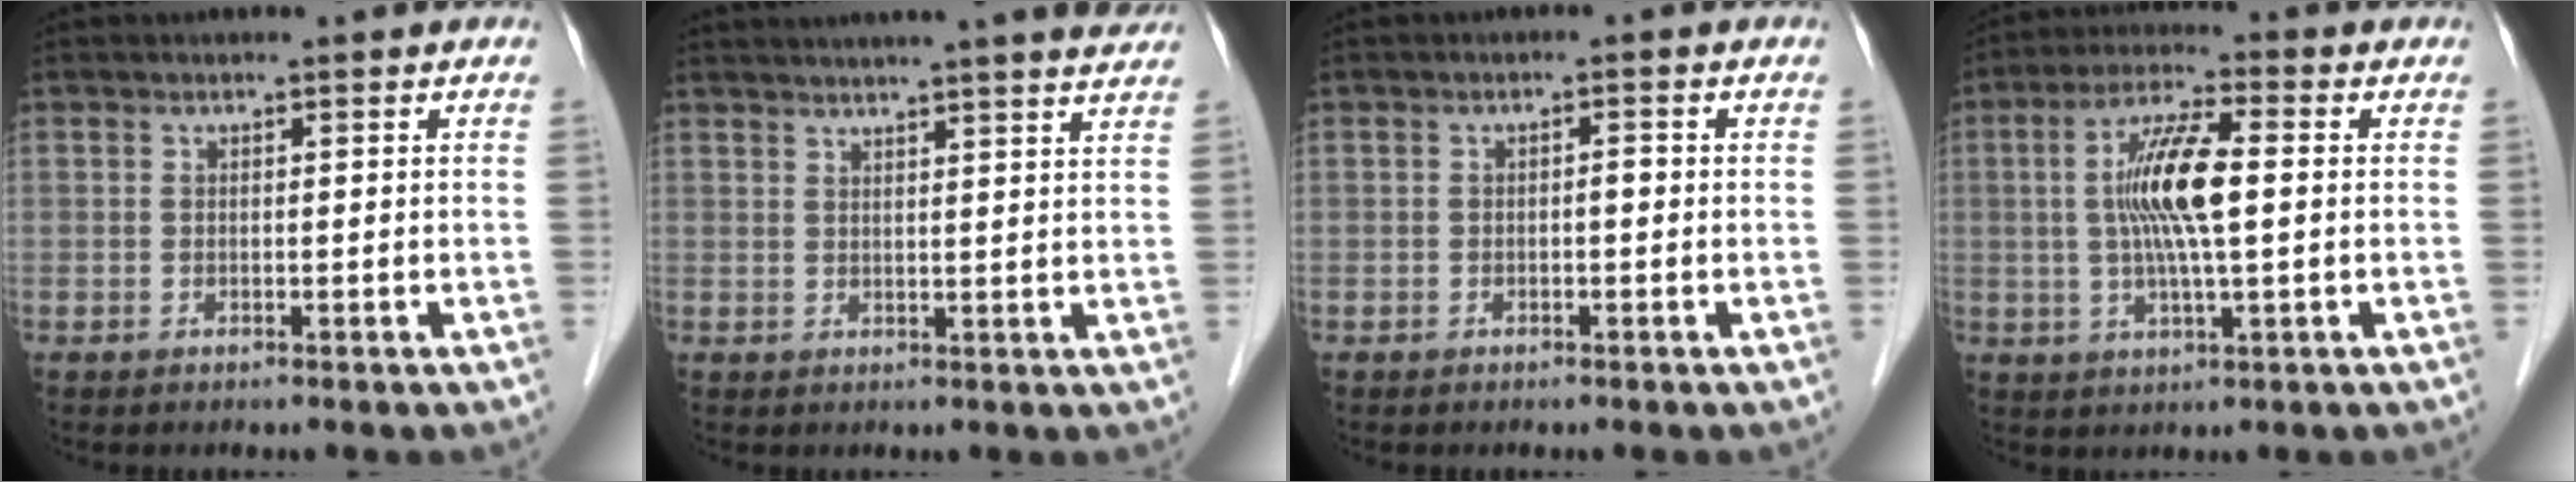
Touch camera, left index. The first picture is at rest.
{"total": 16.8, "force": [15.2, 0.0, 7.3], "torque": [-0.112, 0.008, 0.183]}
{"total": 1.0, "force": [-0.2, 0.4, 0.9], "torque": [-0.016, 0.004, -0.006]}
{"total": 10.0, "force": [0.7, 1.6, 9.9], "torque": [-0.200, 0.007, 0.008]}